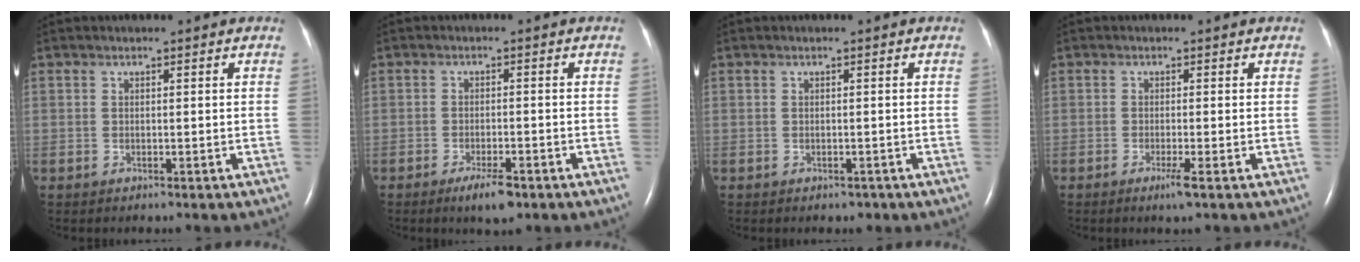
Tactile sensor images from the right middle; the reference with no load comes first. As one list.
[{"total": 4.0, "force": [-2.6, 0.9, 2.9], "torque": [-0.057, -0.005, -0.040]}, {"total": 0.9, "force": [-0.6, 0.6, 0.2], "torque": [-0.002, 0.001, -0.005]}, {"total": 1.7, "force": [-0.9, -0.3, 1.4], "torque": [-0.029, -0.006, -0.017]}]